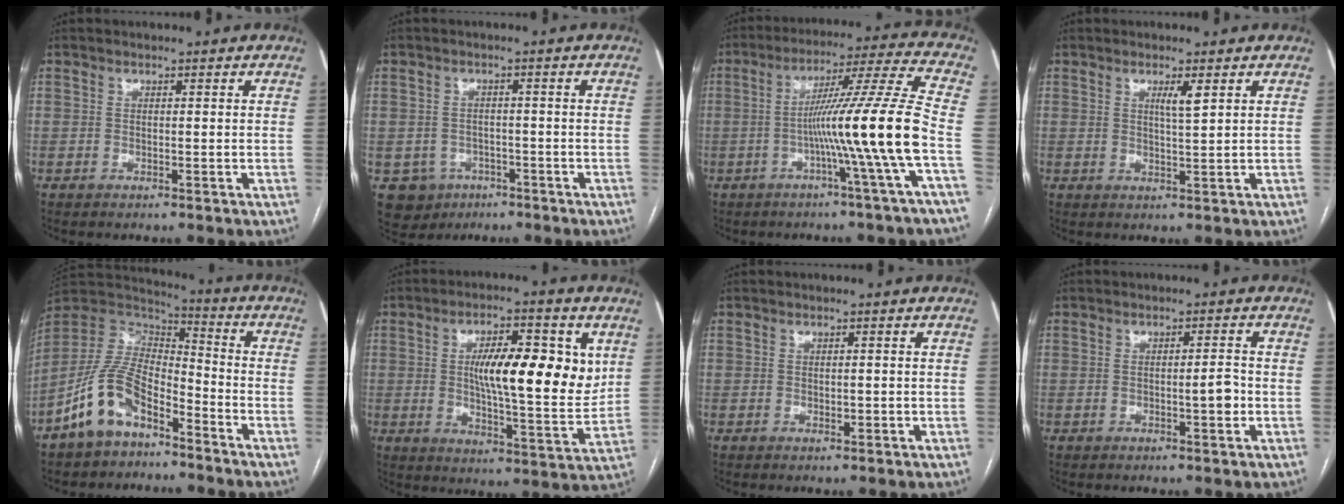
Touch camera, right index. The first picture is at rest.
{"total": 5.6, "force": [-2.7, 4.9, 0.9], "torque": [-0.015, 0.008, -0.032]}
{"total": 14.6, "force": [-3.9, -3.4, 13.7], "torque": [-0.218, 0.002, -0.071]}
{"total": 2.5, "force": [1.2, -0.1, 2.2], "torque": [-0.042, -0.003, 0.021]}
{"total": 12.0, "force": [-7.5, 5.6, 7.5], "torque": [-0.164, 0.019, -0.147]}
{"total": 15.2, "force": [3.2, 4.0, 14.3], "torque": [-0.218, 0.008, 0.048]}
{"total": 1.3, "force": [-0.2, 0.6, 1.1], "torque": [-0.018, -0.002, 0.000]}
{"total": 3.0, "force": [-0.6, 0.5, 2.9], "torque": [-0.045, 0.001, -0.009]}